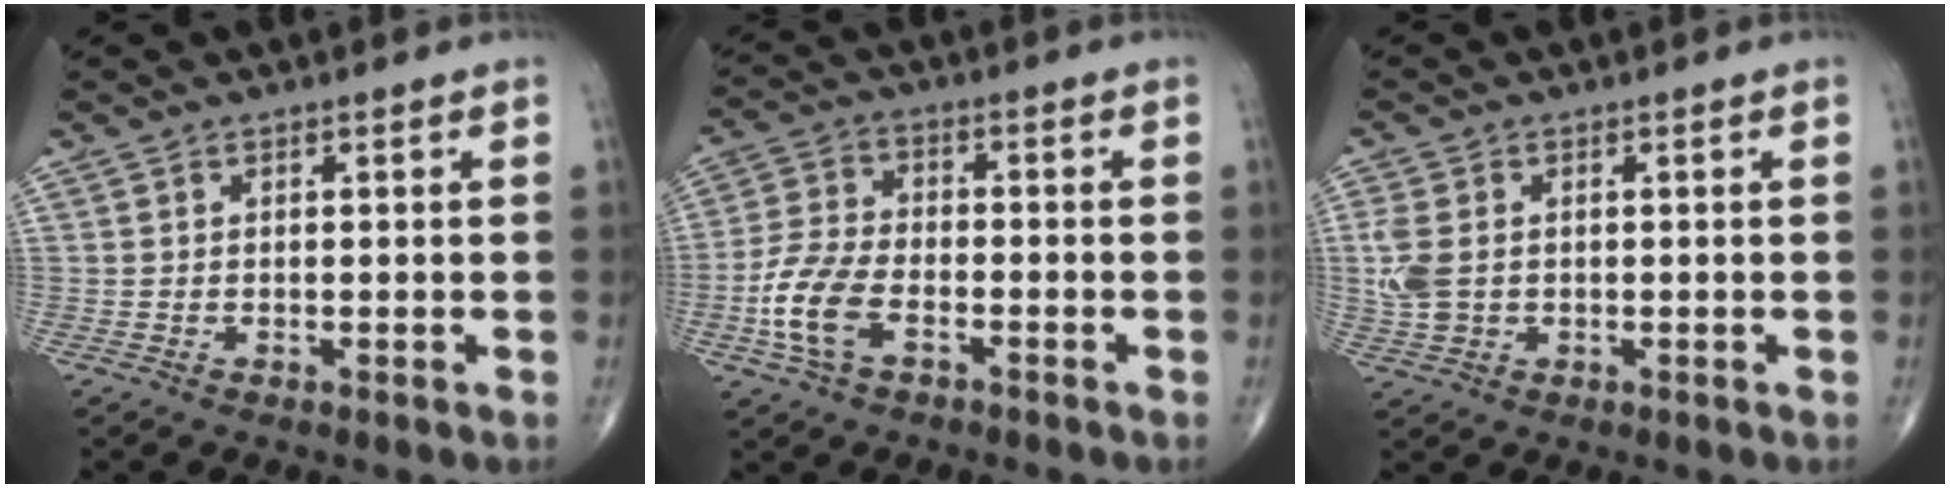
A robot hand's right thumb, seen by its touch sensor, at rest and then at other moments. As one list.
[{"total": 9.7, "force": [-3.8, 5.4, 7.1], "torque": [-0.157, 0.019, -0.078]}, {"total": 5.6, "force": [0.2, 3.9, 4.0], "torque": [-0.106, 0.001, 0.008]}]